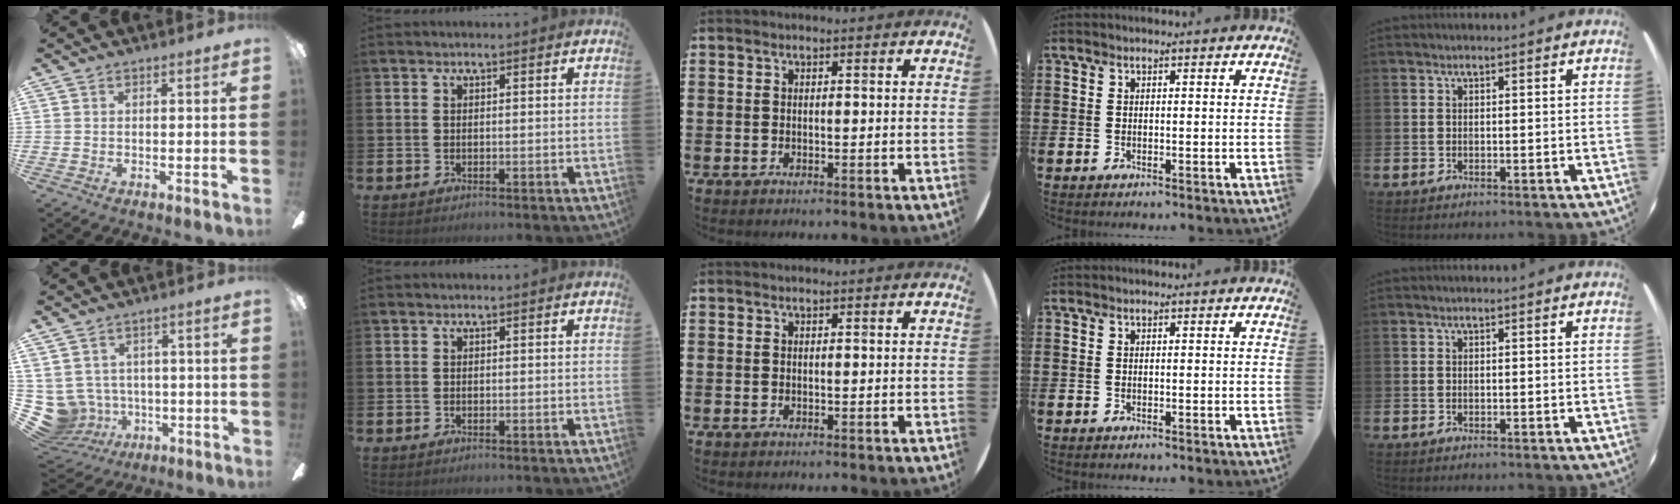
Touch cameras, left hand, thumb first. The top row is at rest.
{"thumb": {"total": 9.2, "force": [-0.7, 8.7, 2.9], "torque": [-0.122, -0.002, -0.006]}}